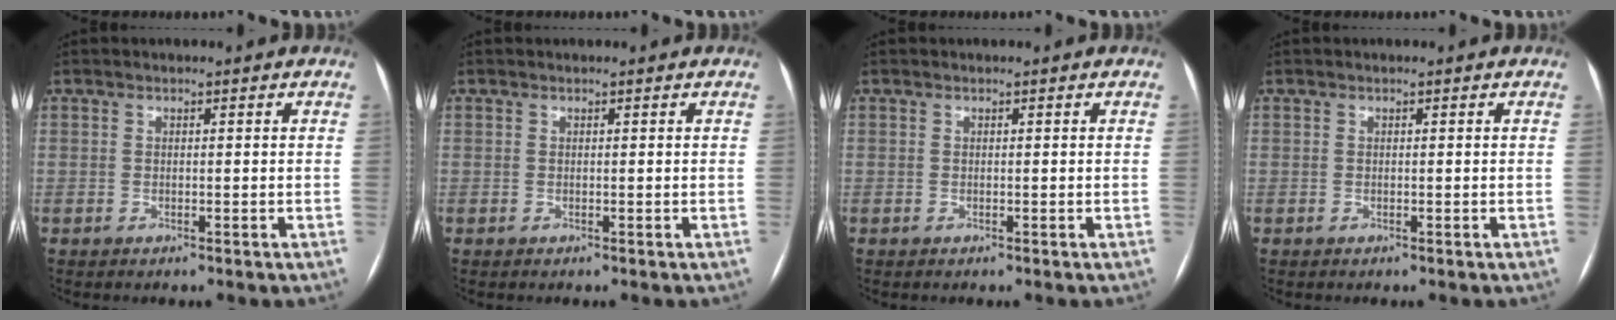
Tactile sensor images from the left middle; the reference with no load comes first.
{"total": 0.0}
{"total": 0.0}
{"total": 0.0}